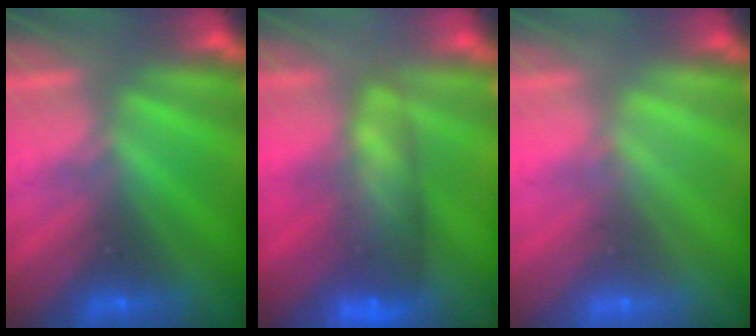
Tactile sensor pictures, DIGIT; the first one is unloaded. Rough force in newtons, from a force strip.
{"total": 7.4}
{"total": 1.8}